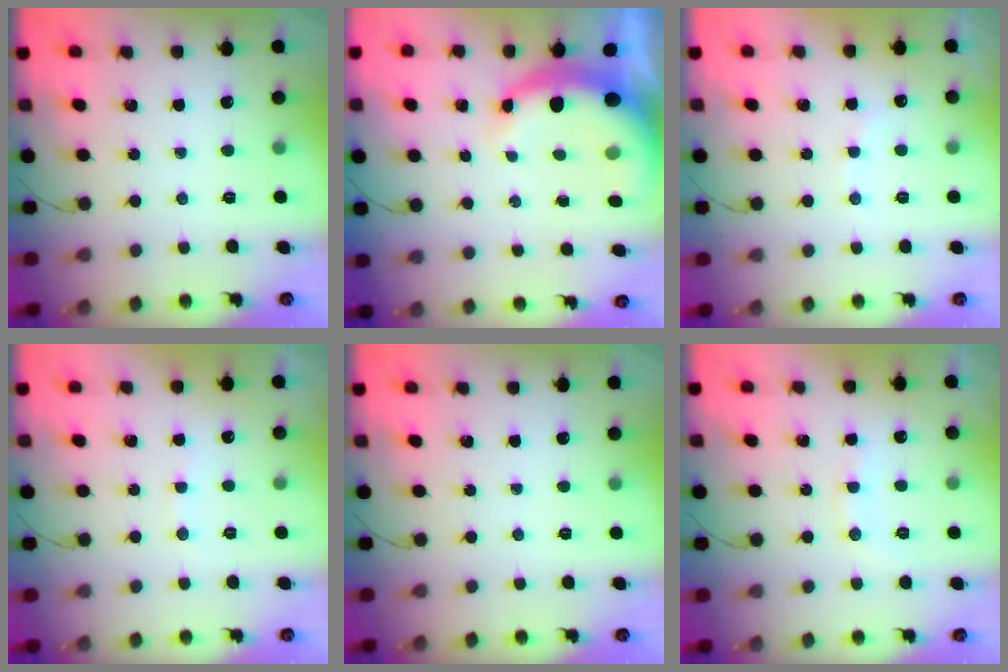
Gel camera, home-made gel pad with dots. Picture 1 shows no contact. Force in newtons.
{"total": 7.5, "press": 7.4, "slide": 1.5}
{"total": 5.5, "press": 5.4, "slide": 0.8}
{"total": 4.8, "press": 4.8, "slide": 0.7}
{"total": 0.0}
{"total": 7.9, "press": 7.9, "slide": 1.0}